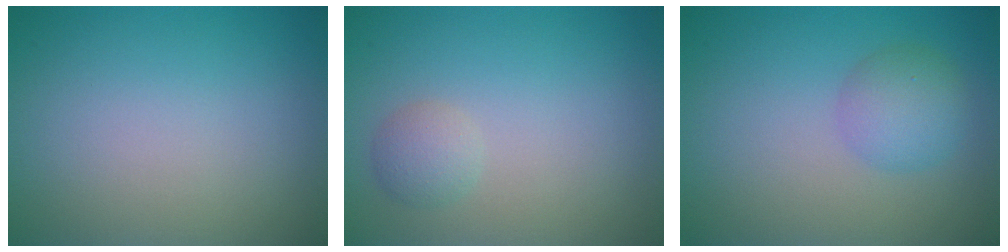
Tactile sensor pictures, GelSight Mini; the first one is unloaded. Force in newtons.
{"total": 1.5, "press": 1.5, "slide": 0.0}
{"total": 2.9, "press": 2.9, "slide": 0.1}